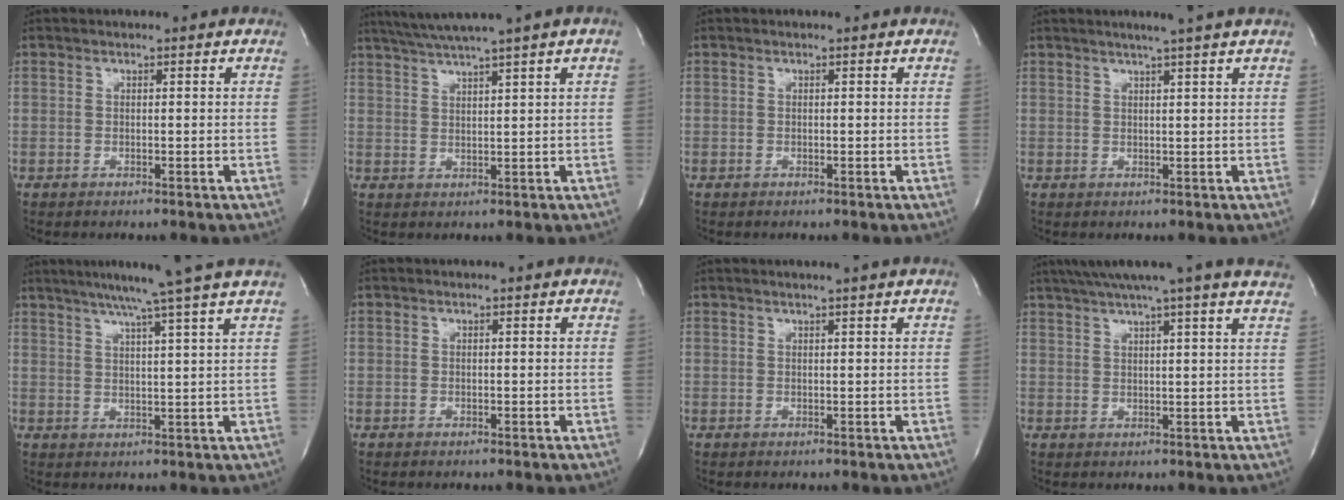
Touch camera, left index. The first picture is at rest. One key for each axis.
{"total": 7.7, "fx": 5.7, "fy": -1.3, "fz": 5.0, "tx": -0.082, "ty": 0.023, "tz": 0.095}
{"total": 0.0}
{"total": 3.8, "fx": 2.9, "fy": -1.2, "fz": 2.1, "tx": -0.030, "ty": -0.001, "tz": 0.043}
{"total": 11.1, "fx": 9.1, "fy": -2.6, "fz": 5.9, "tx": -0.094, "ty": -0.011, "tz": 0.119}
{"total": 0.0}
{"total": 1.6, "fx": 1.3, "fy": -0.6, "fz": 0.6, "tx": -0.015, "ty": -0.005, "tz": 0.026}
{"total": 16.4, "fx": 14.0, "fy": -1.0, "fz": 8.5, "tx": -0.145, "ty": 0.013, "tz": 0.177}